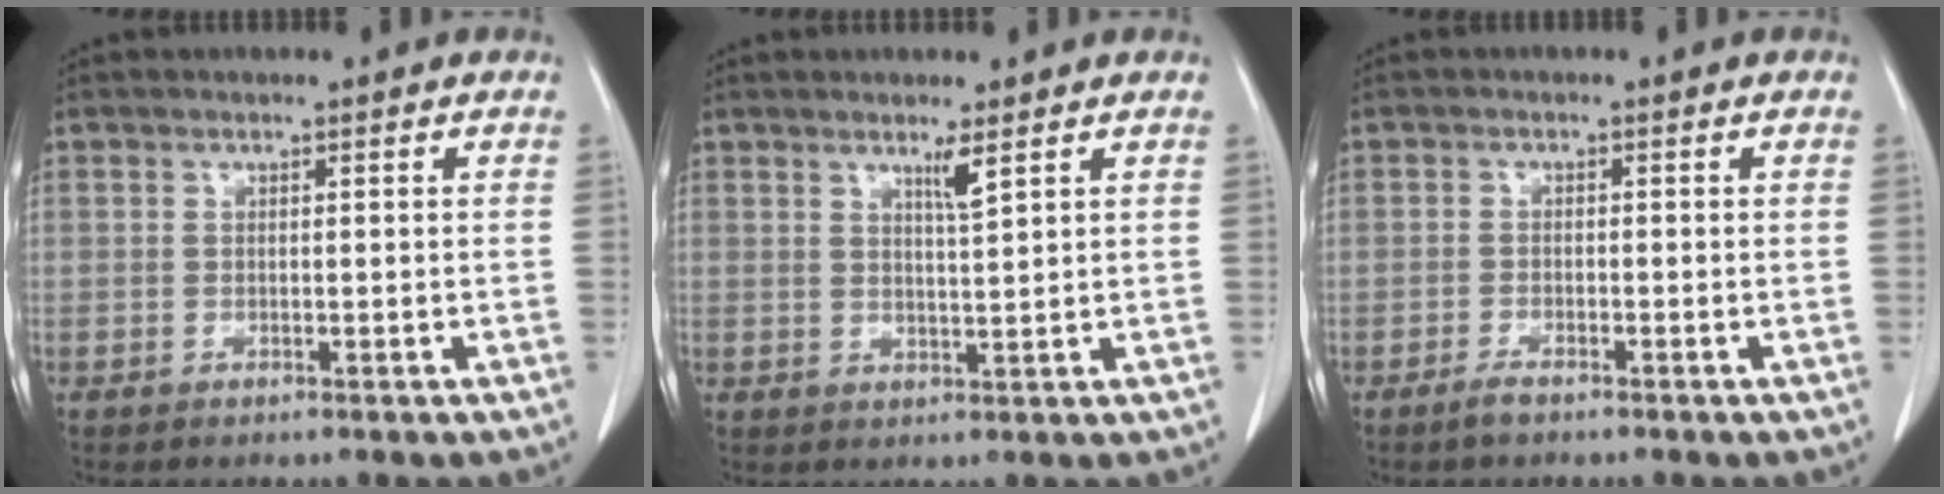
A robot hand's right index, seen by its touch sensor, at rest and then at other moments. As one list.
[{"total": 2.5, "force": [1.6, -0.5, 1.8], "torque": [-0.035, -0.010, 0.031]}, {"total": 1.7, "force": [-1.5, 0.2, 0.9], "torque": [-0.025, -0.004, -0.028]}]